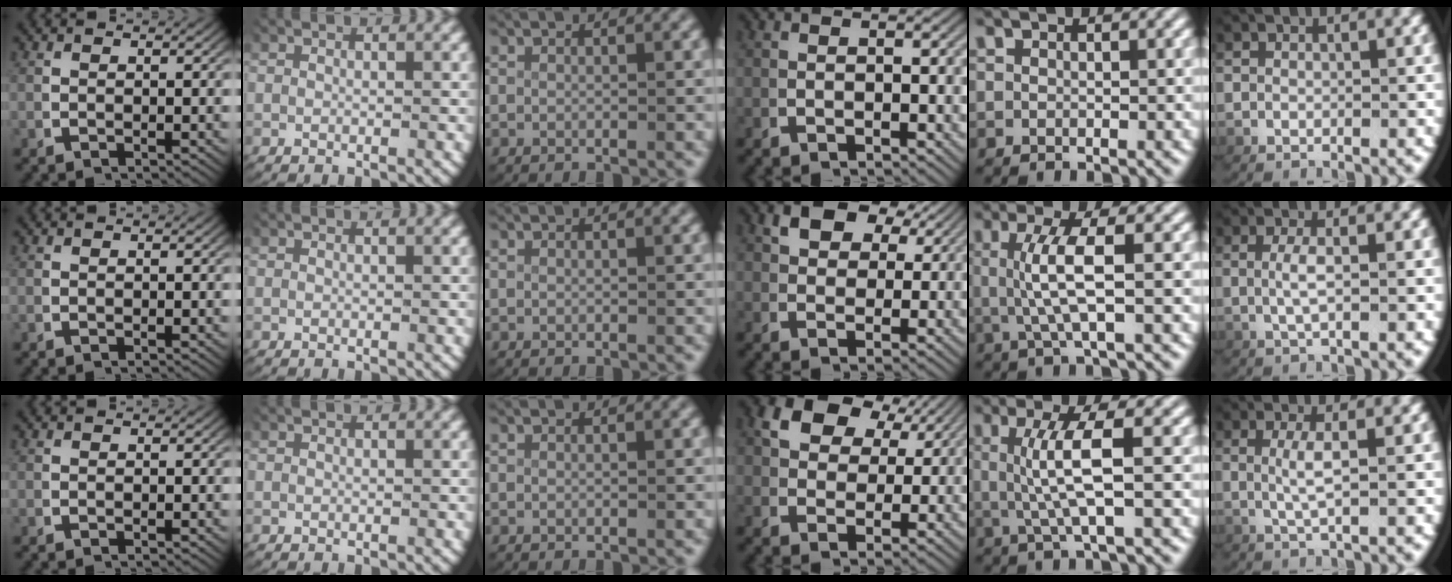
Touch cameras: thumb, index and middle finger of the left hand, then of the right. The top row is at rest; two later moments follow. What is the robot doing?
{"motion": "lift_and_place", "object": "card"}